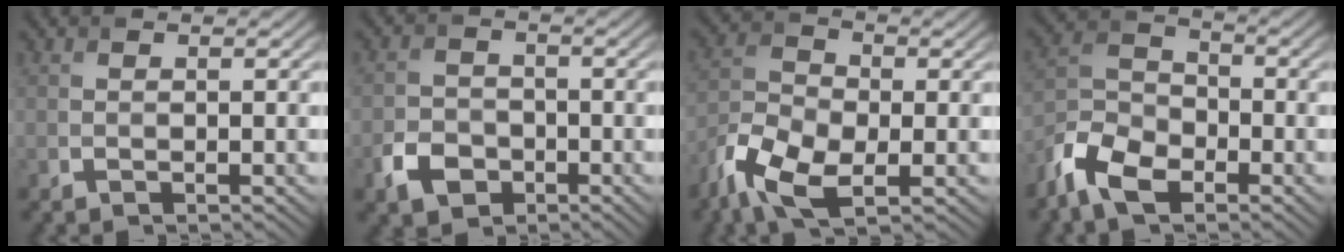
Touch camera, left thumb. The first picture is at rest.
{"total": 4.4, "force": [-2.3, 3.2, 1.9], "torque": [-0.045, -0.005, -0.050]}
{"total": 8.5, "force": [-4.5, 4.2, 5.8], "torque": [-0.131, -0.012, -0.099]}
{"total": 8.1, "force": [-5.4, 4.1, 4.4], "torque": [-0.101, -0.007, -0.124]}